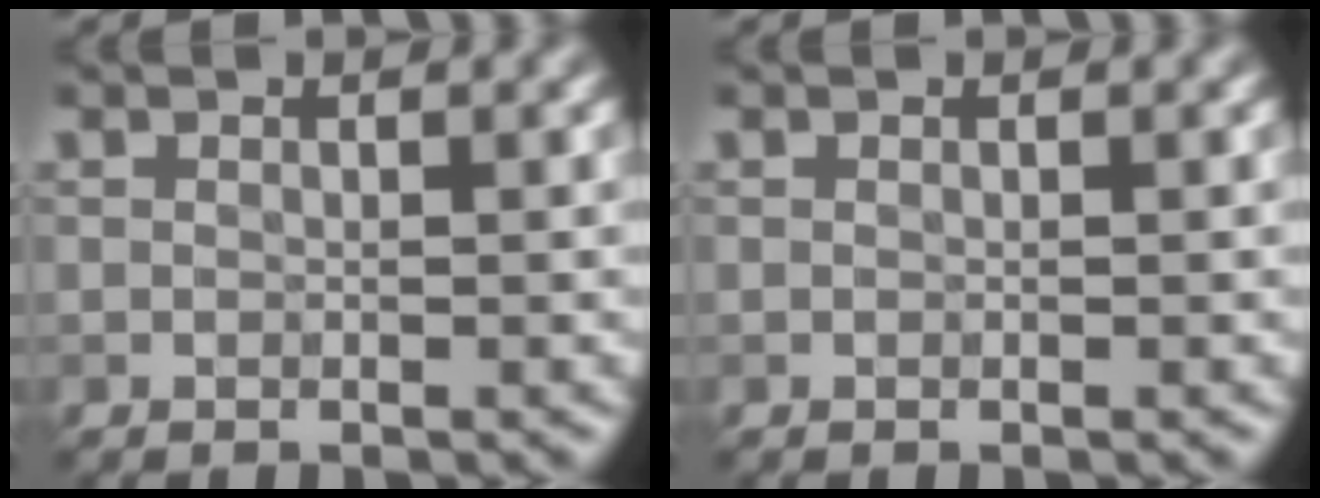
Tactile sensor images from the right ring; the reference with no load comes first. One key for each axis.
{"total": 0.0}